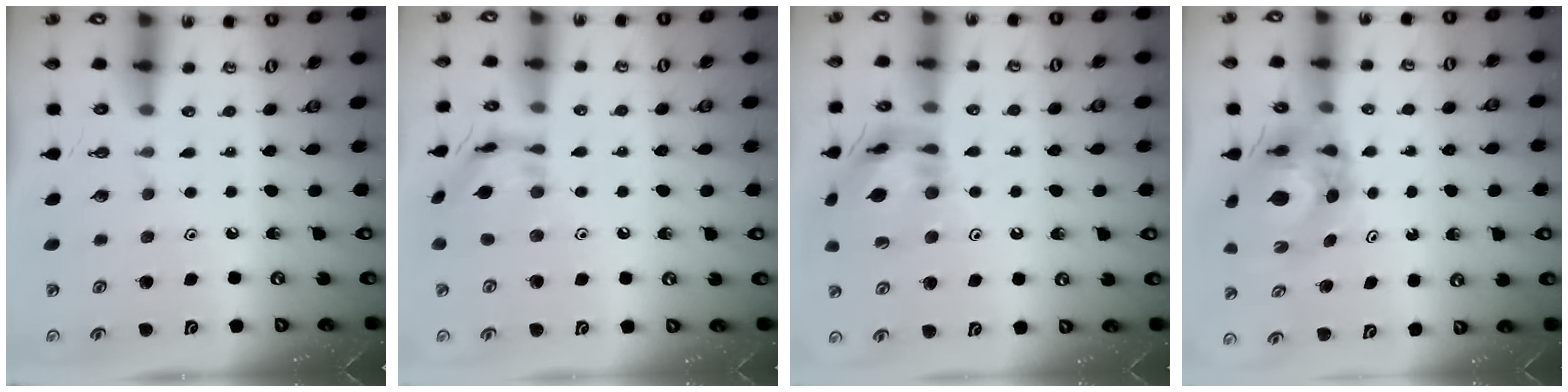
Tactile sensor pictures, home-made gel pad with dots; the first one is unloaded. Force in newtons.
{"total": 11.9, "press": 11.8, "slide": 1.2}
{"total": 15.3, "press": 15.2, "slide": 1.5}
{"total": 10.9, "press": 10.9, "slide": 0.6}